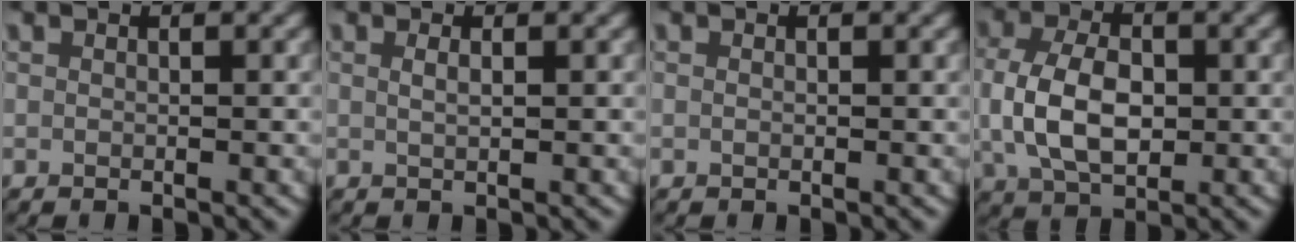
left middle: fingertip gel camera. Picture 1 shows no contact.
{"total": 0.8, "force": [0.3, 0.1, 0.8], "torque": [-0.016, -0.003, 0.008]}
{"total": 0.0}
{"total": 6.6, "force": [0.0, 4.5, 4.9], "torque": [-0.114, -0.010, 0.010]}